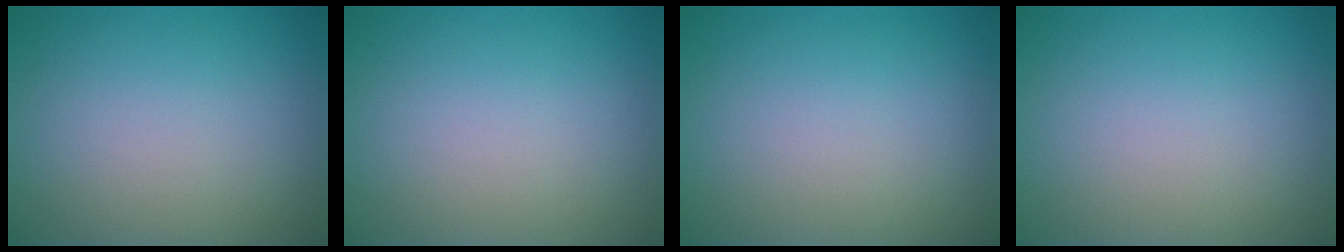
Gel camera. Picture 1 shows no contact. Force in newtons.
{"total": 0.0}
{"total": 0.0}
{"total": 0.0}